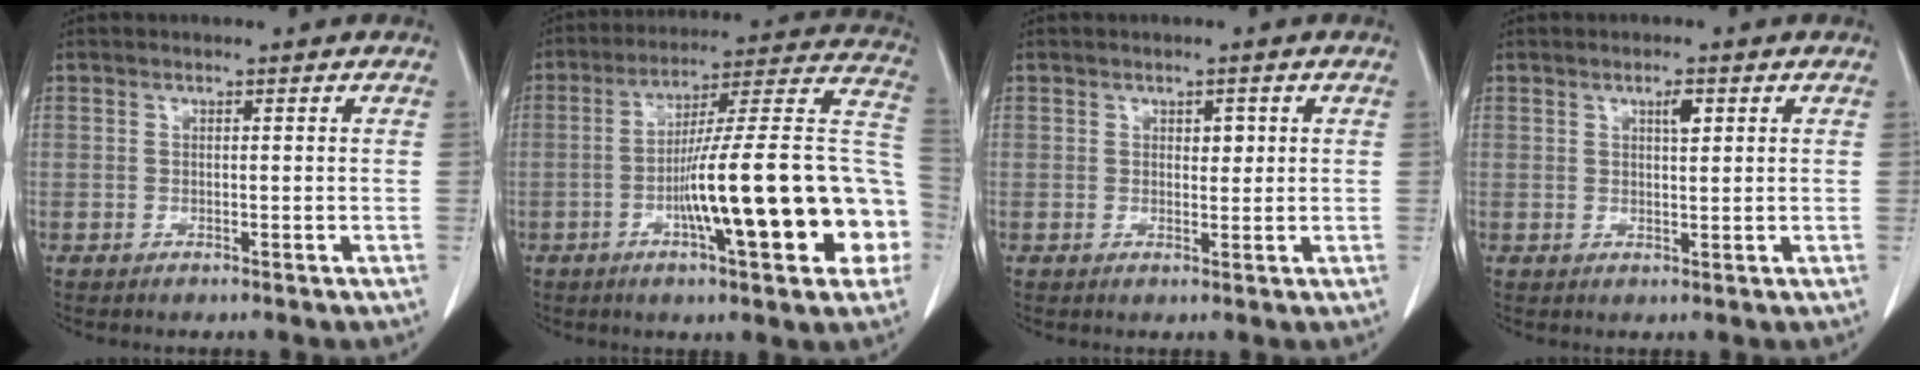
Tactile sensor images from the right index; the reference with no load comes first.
{"total": 23.9, "force": [-6.0, 2.9, 22.9], "torque": [-0.256, 0.030, -0.084]}
{"total": 1.7, "force": [0.6, 1.0, 1.2], "torque": [-0.014, -0.001, 0.008]}
{"total": 2.1, "force": [1.0, 0.6, 1.8], "torque": [-0.031, -0.001, 0.016]}